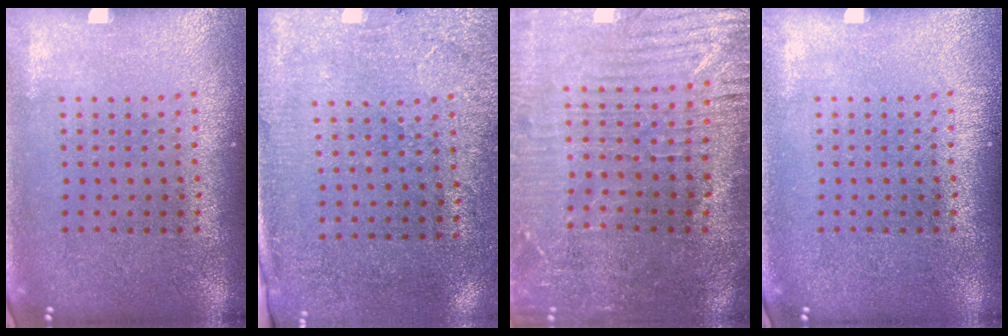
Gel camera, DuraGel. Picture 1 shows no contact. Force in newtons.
{"total": 2.7, "press": 2.3, "slide": 1.5}
{"total": 3.2, "press": 3.2, "slide": 0.6}
{"total": 0.0}